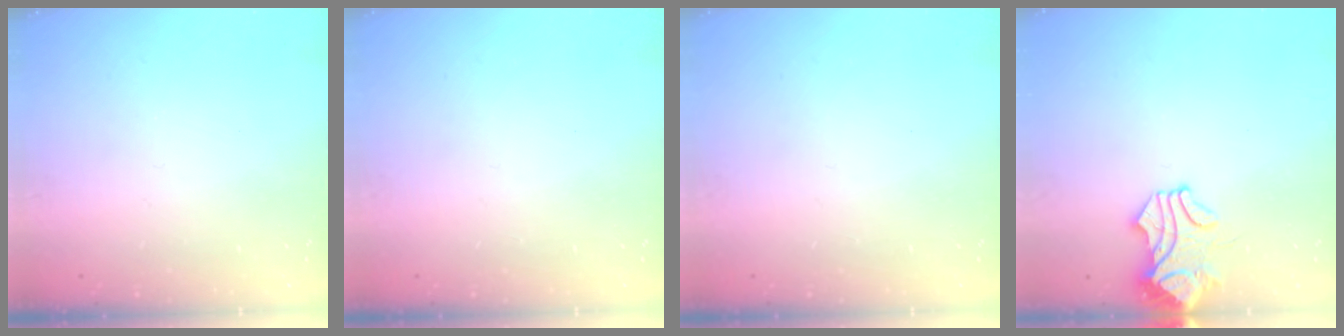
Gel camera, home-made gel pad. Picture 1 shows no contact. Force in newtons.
{"total": 0.0}
{"total": 0.0}
{"total": 1.8, "press": 1.7, "slide": 0.7}